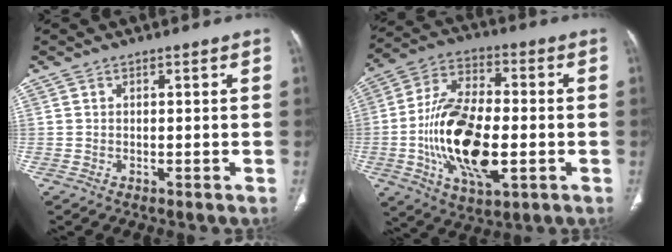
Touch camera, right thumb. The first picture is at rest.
{"total": 19.7, "force": [-3.4, 9.6, 16.9], "torque": [-0.312, 0.012, -0.057]}